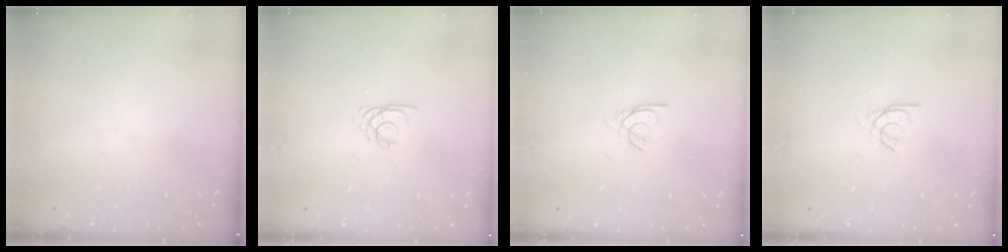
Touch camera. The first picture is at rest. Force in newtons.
{"total": 2.2, "press": 2.2, "slide": 0.3}
{"total": 2.0, "press": 1.9, "slide": 0.4}
{"total": 2.0, "press": 1.9, "slide": 0.4}